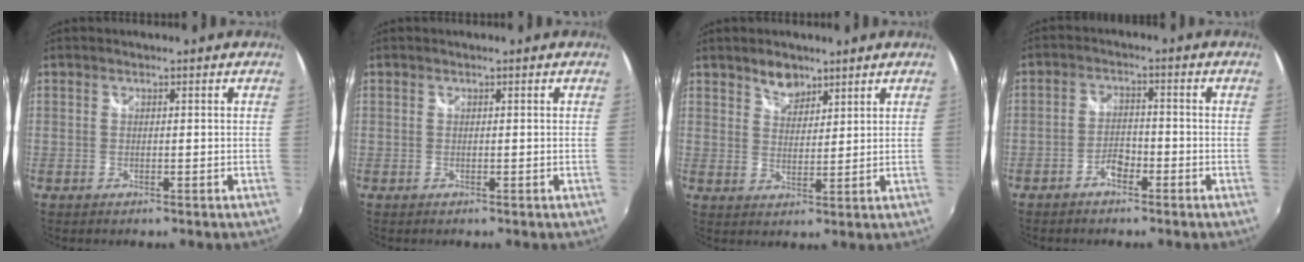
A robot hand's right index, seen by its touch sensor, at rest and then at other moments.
{"total": 0.0}
{"total": 4.4, "force": [3.4, 2.3, 1.5], "torque": [-0.015, 0.003, 0.059]}
{"total": 3.6, "force": [-2.5, 1.7, 1.9], "torque": [-0.046, 0.006, -0.044]}